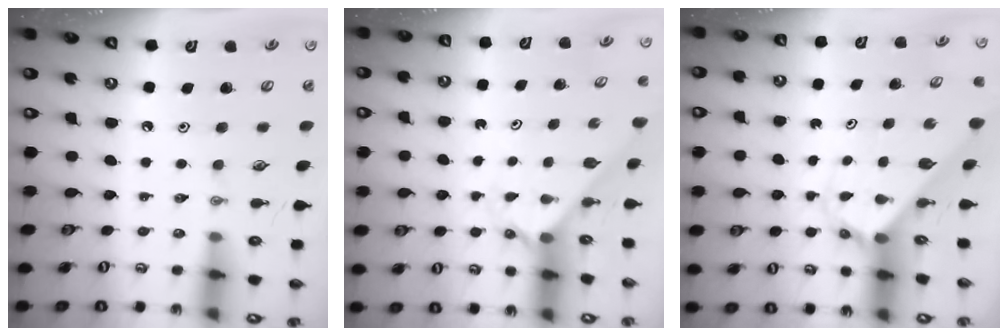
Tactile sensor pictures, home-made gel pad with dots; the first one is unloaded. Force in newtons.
{"total": 1.9, "press": 1.9, "slide": 0.2}
{"total": 2.6, "press": 2.6, "slide": 0.2}